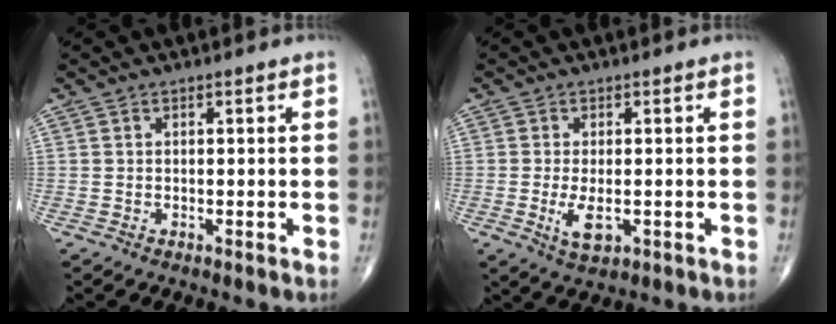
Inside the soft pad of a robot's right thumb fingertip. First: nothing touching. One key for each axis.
{"total": 4.6, "fx": -1.1, "fy": 2.1, "fz": 4.0, "tx": -0.076, "ty": -0.010, "tz": -0.015}